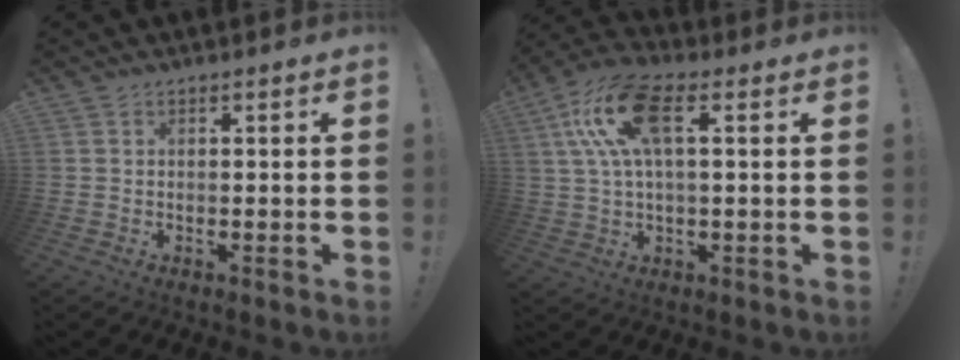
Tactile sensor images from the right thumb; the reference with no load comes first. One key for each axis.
{"total": 15.2, "fx": 3.9, "fy": 7.0, "fz": 12.9, "tx": -0.251, "ty": 0.006, "tz": 0.069}